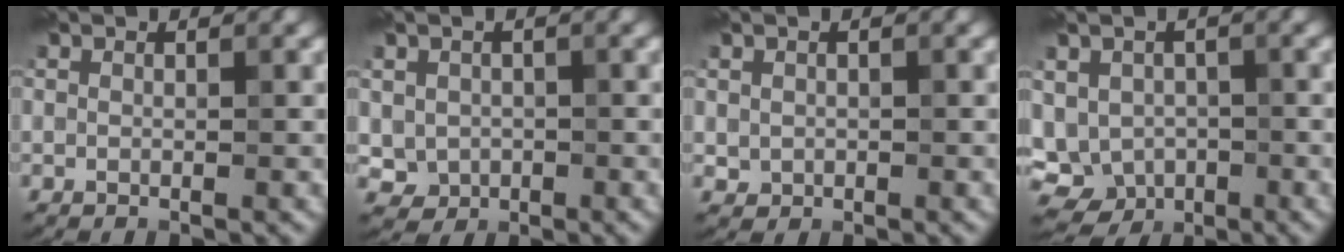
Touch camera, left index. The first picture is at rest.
{"total": 2.8, "force": [-0.3, 2.4, 1.3], "torque": [-0.027, -0.011, -0.001]}
{"total": 1.1, "force": [0.0, 1.0, 0.4], "torque": [-0.008, -0.005, 0.000]}
{"total": 7.2, "force": [-1.8, 5.9, 3.8], "torque": [-0.051, -0.004, -0.028]}